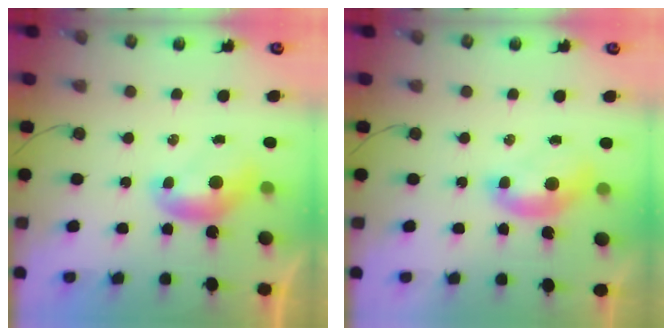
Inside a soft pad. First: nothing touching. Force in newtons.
{"total": 1.5, "press": 1.4, "slide": 0.6}